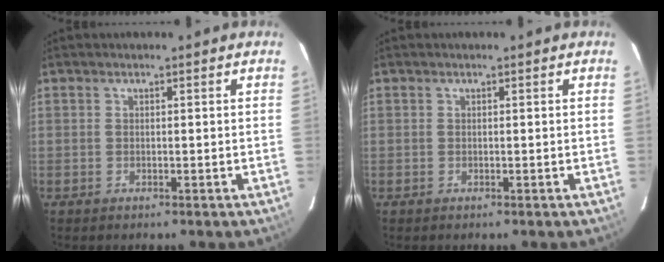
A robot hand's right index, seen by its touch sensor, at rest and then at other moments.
{"total": 0.0}